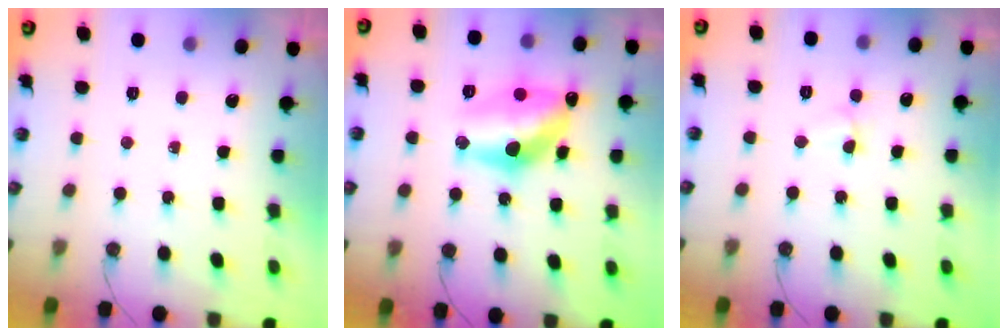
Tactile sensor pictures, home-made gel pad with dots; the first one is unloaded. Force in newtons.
{"total": 13.6, "press": 13.6, "slide": 1.2}
{"total": 3.7, "press": 3.7, "slide": 0.5}